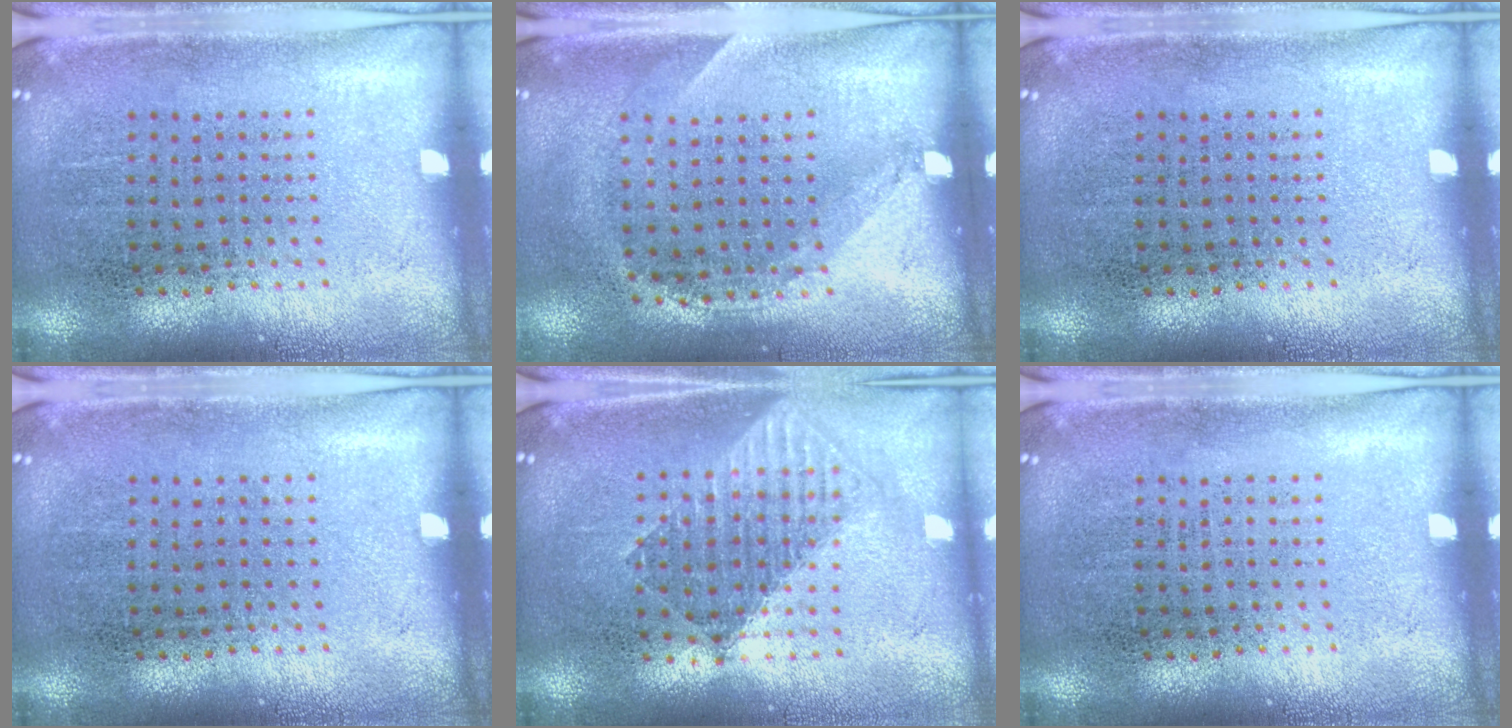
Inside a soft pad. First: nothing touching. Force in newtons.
{"total": 1.3, "press": 0.9, "slide": 0.9}
{"total": 0.0}
{"total": 0.0}
{"total": 1.6, "press": 1.4, "slide": 0.9}
{"total": 0.0}